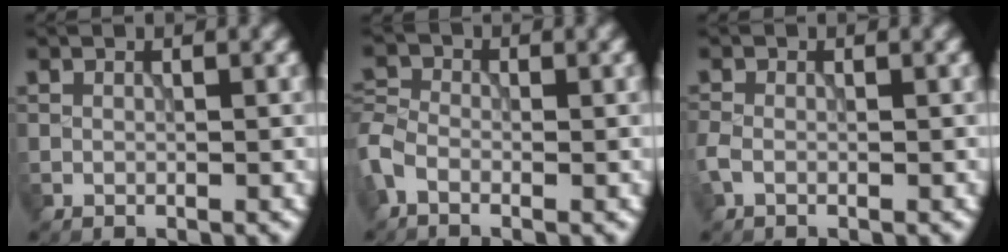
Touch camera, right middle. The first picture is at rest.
{"total": 2.6, "force": [-1.4, 1.5, 1.6], "torque": [-0.041, 0.003, -0.048]}
{"total": 1.3, "force": [-0.6, 0.7, 0.9], "torque": [-0.024, -0.001, -0.017]}